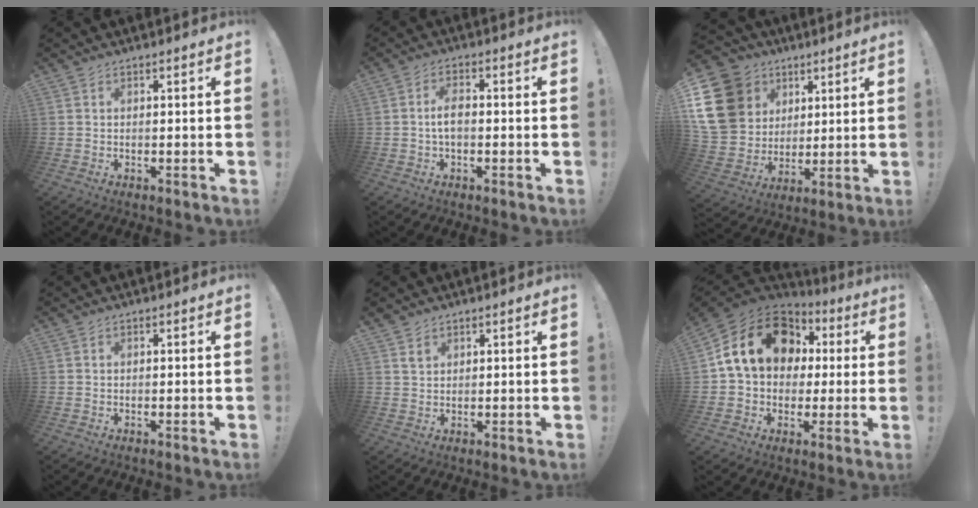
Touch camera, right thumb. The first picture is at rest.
{"total": 4.9, "force": [-0.6, 2.4, 4.2], "torque": [-0.073, 0.007, -0.013]}
{"total": 20.2, "force": [6.5, 16.8, 9.3], "torque": [-0.163, -0.025, 0.153]}
{"total": 0.0}
{"total": 2.6, "force": [1.8, 1.8, 0.5], "torque": [-0.004, -0.011, 0.034]}
{"total": 19.7, "force": [5.9, 14.3, 12.2], "torque": [-0.196, -0.010, 0.111]}